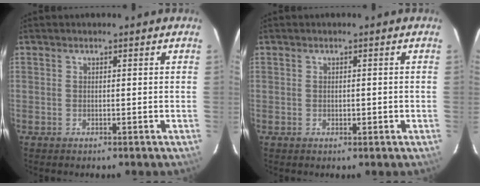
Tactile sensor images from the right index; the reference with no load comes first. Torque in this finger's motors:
{"motor_torque": [-0.03, -0.01, -0.01, 0.00]}